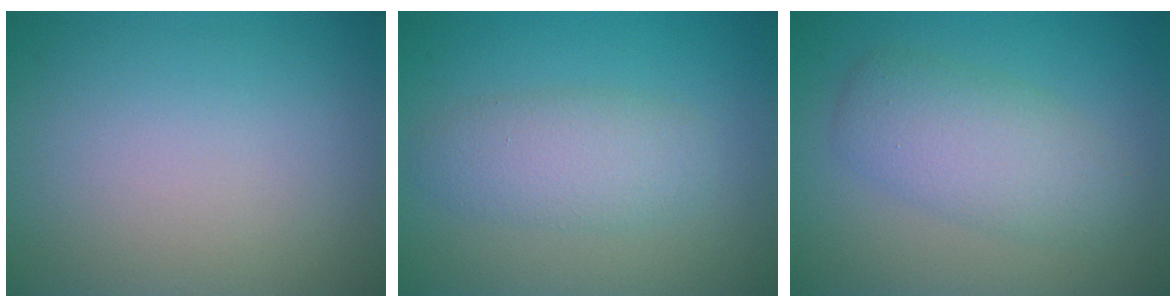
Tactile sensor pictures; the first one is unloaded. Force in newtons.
{"total": 3.5, "press": 3.5, "slide": 0.2}
{"total": 4.3, "press": 4.3, "slide": 0.2}